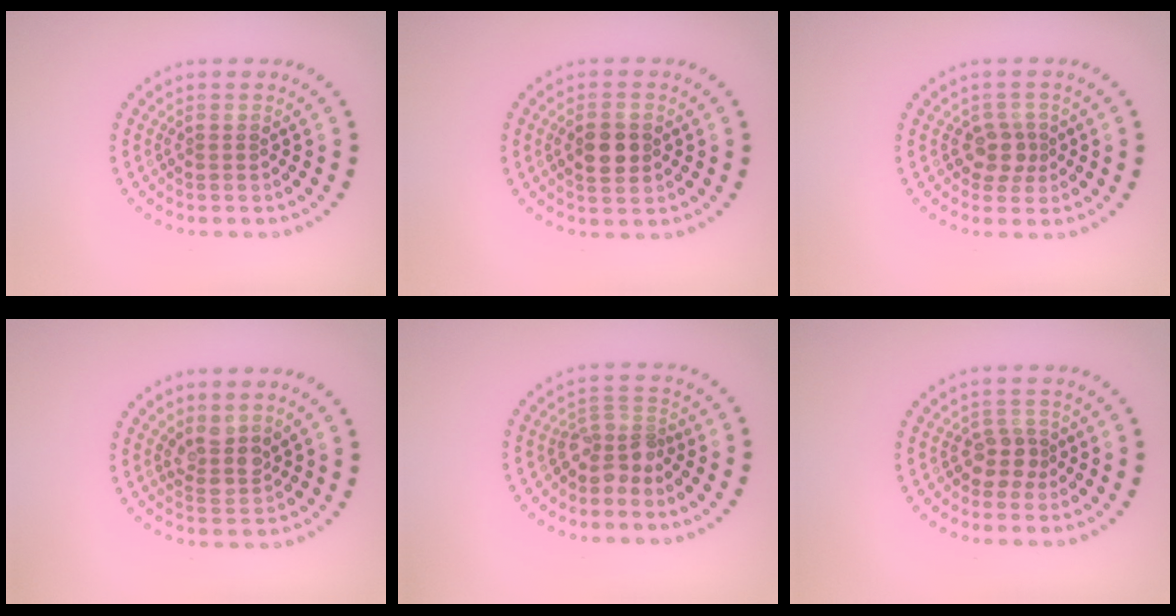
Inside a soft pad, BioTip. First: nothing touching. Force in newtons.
{"total": 3.1, "press": 3.1, "slide": 0.1}
{"total": 2.1, "press": 1.7, "slide": 1.2}
{"total": 2.6, "press": 2.2, "slide": 1.5}
{"total": 2.6, "press": 1.9, "slide": 1.8}
{"total": 2.2, "press": 1.7, "slide": 1.3}